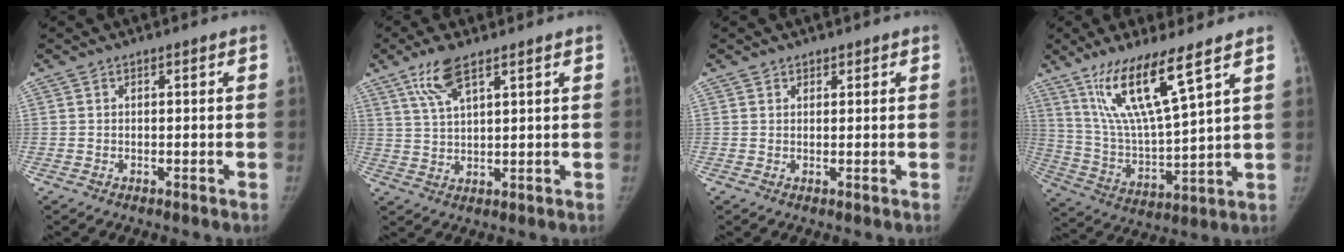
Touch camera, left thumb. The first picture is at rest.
{"total": 6.7, "force": [4.2, 2.0, 4.8], "torque": [-0.096, -0.012, 0.088]}
{"total": 1.3, "force": [1.0, 0.8, -0.1], "torque": [0.021, -0.006, 0.009]}
{"total": 15.5, "force": [9.4, 2.2, 12.1], "torque": [-0.233, -0.053, 0.193]}